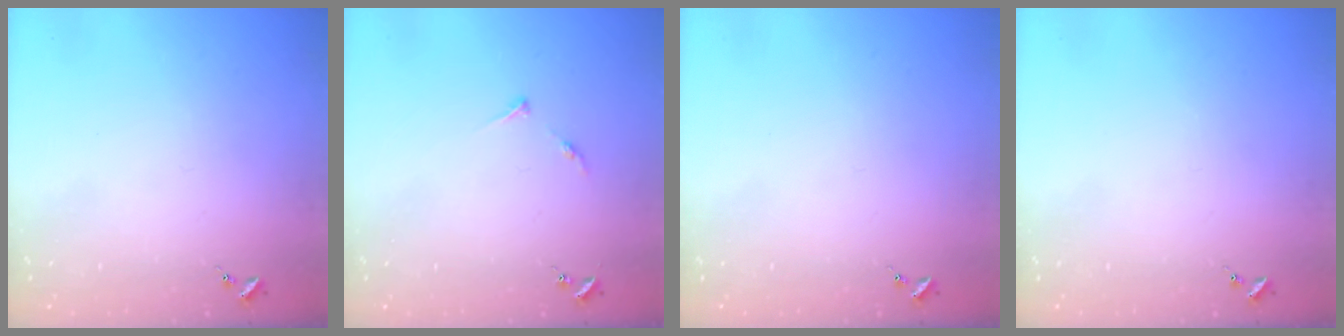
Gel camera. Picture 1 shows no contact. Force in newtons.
{"total": 4.0, "press": 3.9, "slide": 0.5}
{"total": 0.0}
{"total": 0.0}